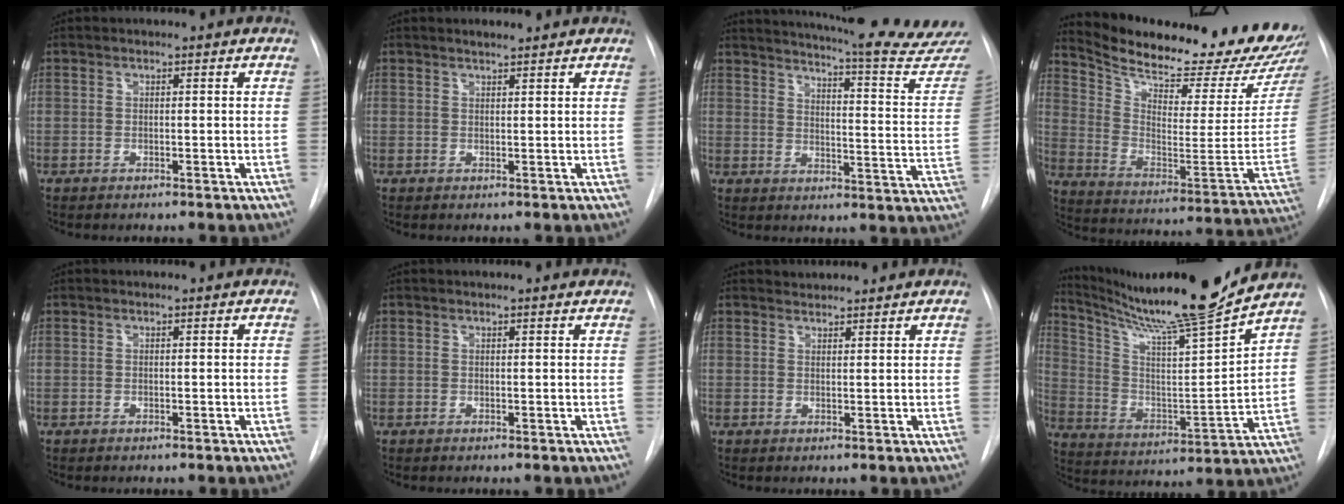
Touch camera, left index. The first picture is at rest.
{"total": 1.7, "force": [1.5, 0.1, 0.6], "torque": [-0.014, 0.007, 0.027]}
{"total": 24.5, "force": [23.0, 0.5, 8.5], "torque": [-0.121, -0.109, 0.269]}
{"total": 27.9, "force": [25.3, 2.4, 11.6], "torque": [-0.195, -0.110, 0.349]}
{"total": 0.0}
{"total": 2.3, "force": [2.2, 0.4, 0.7], "torque": [-0.012, 0.011, 0.019]}
{"total": 2.4, "force": [2.4, 0.4, -0.2], "torque": [-0.004, 0.019, 0.038]}
{"total": 19.4, "force": [17.2, -1.8, 8.8], "torque": [-0.159, -0.046, 0.278]}